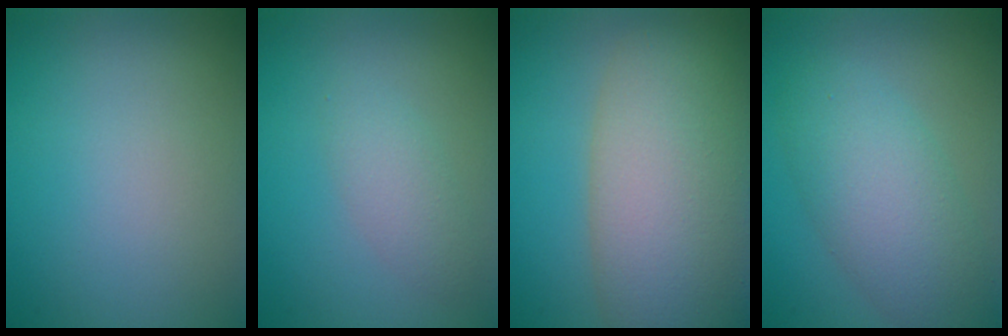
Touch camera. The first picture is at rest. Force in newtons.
{"total": 2.0, "press": 2.0, "slide": 0.1}
{"total": 12.4, "press": 12.4, "slide": 0.6}
{"total": 6.0, "press": 6.0, "slide": 0.3}